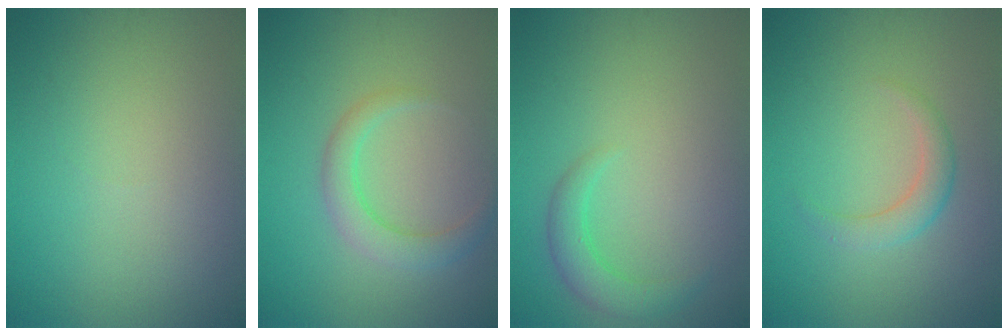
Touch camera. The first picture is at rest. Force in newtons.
{"total": 2.8, "press": 2.8, "slide": 0.1}
{"total": 2.6, "press": 2.5, "slide": 0.2}
{"total": 2.0, "press": 2.0, "slide": 0.2}